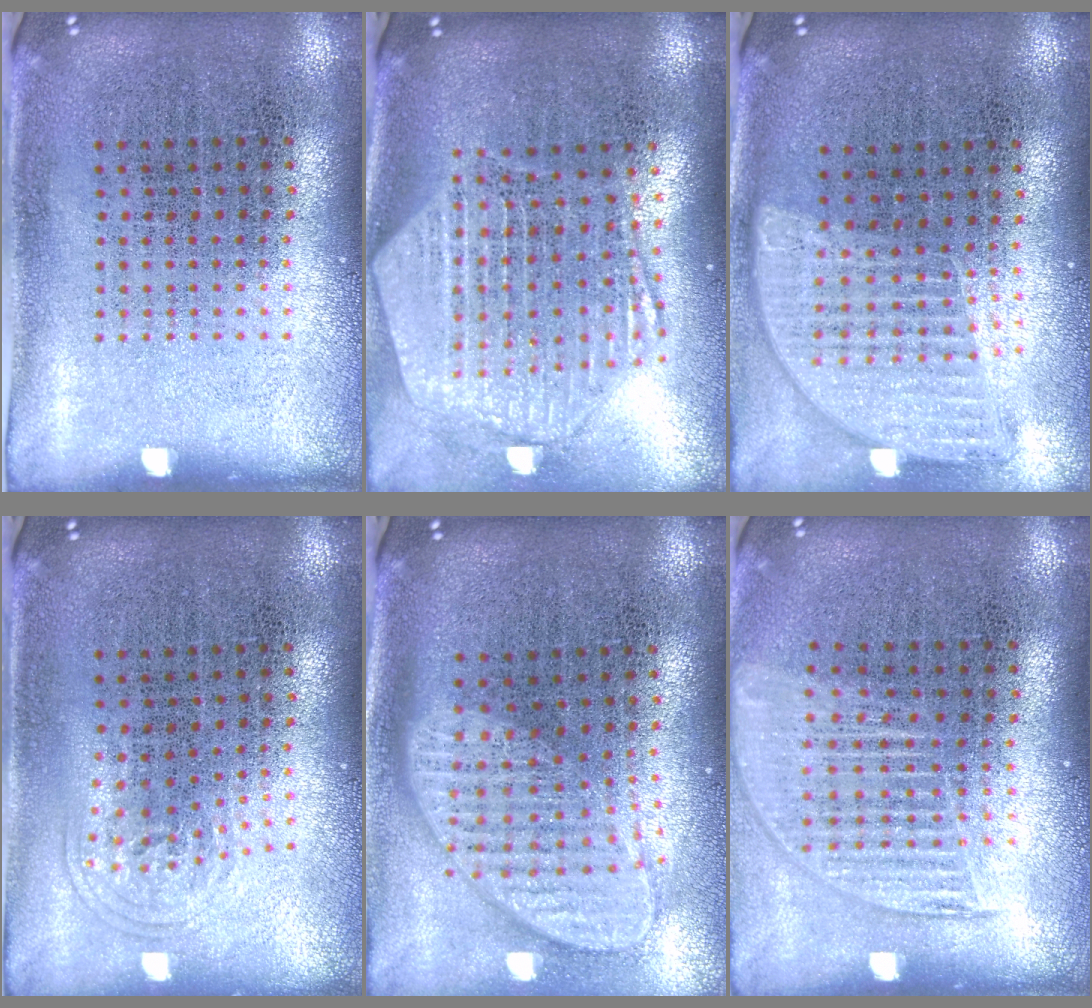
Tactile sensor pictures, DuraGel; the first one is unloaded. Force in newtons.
{"total": 2.7, "press": 2.2, "slide": 1.6}
{"total": 1.2, "press": 1.2, "slide": 0.5}
{"total": 0.9, "press": 0.7, "slide": 0.6}
{"total": 2.0, "press": 1.6, "slide": 1.2}
{"total": 1.4, "press": 1.3, "slide": 0.5}